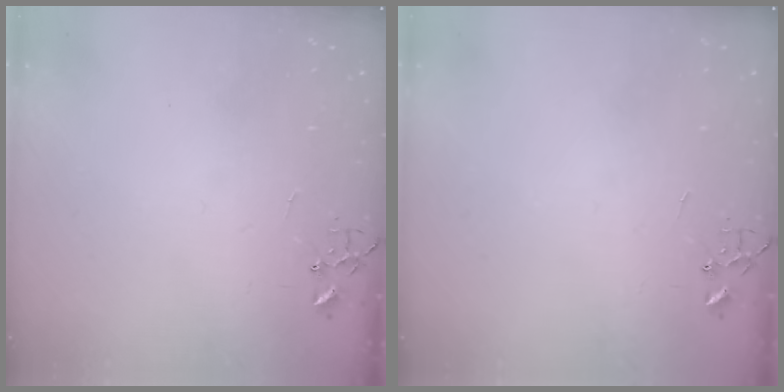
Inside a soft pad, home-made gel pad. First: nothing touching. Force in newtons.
{"total": 0.0}